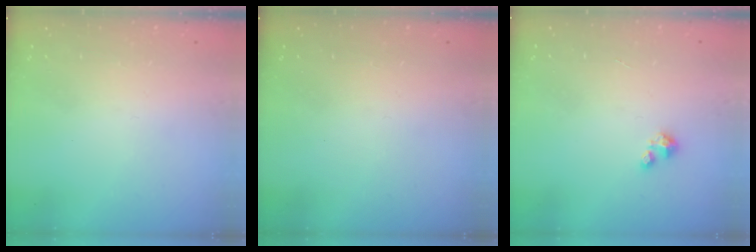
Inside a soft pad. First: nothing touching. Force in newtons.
{"total": 0.0}
{"total": 0.9, "press": 0.9, "slide": 0.2}